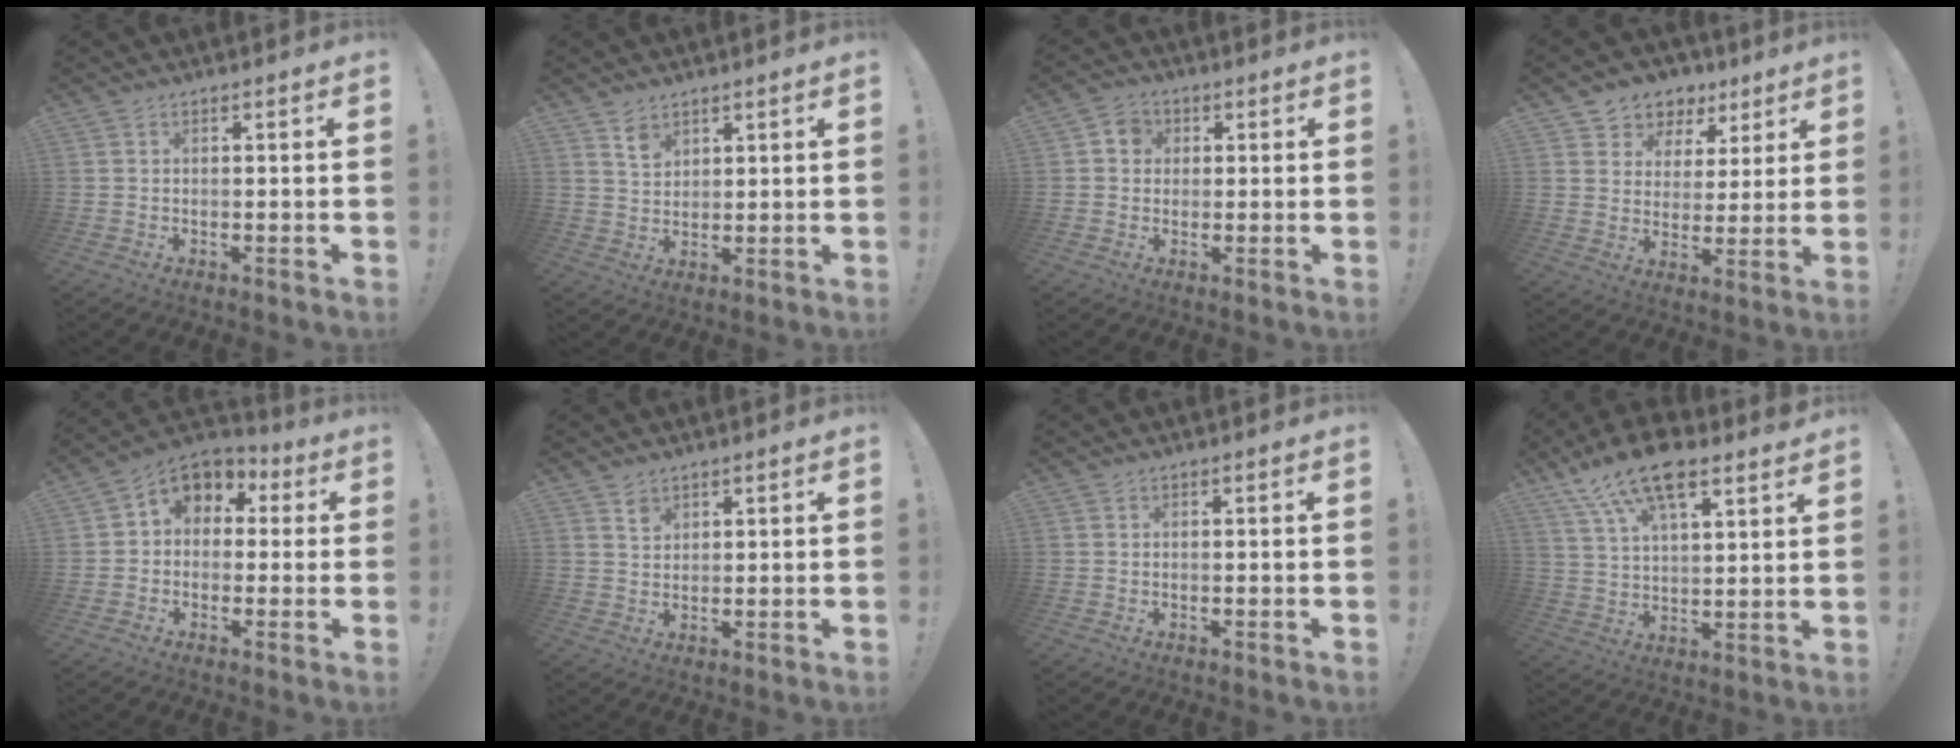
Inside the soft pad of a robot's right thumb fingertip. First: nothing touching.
{"total": 4.8, "force": [3.4, 2.9, 1.6], "torque": [-0.017, -0.022, 0.062]}
{"total": 4.9, "force": [0.8, 4.5, 1.7], "torque": [-0.025, 0.009, 0.014]}
{"total": 5.9, "force": [2.6, 5.3, 0.5], "torque": [-0.007, -0.016, 0.053]}
{"total": 6.7, "force": [1.3, 5.8, 3.0], "torque": [-0.043, -0.005, 0.031]}
{"total": 2.7, "force": [2.1, 1.7, 0.7], "torque": [-0.001, -0.017, 0.036]}
{"total": 0.0}
{"total": 15.0, "force": [9.9, 5.7, 9.7], "torque": [-0.182, -0.049, 0.177]}